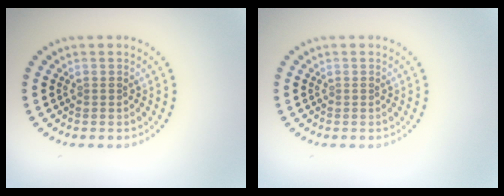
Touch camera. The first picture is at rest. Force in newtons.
{"total": 0.0}